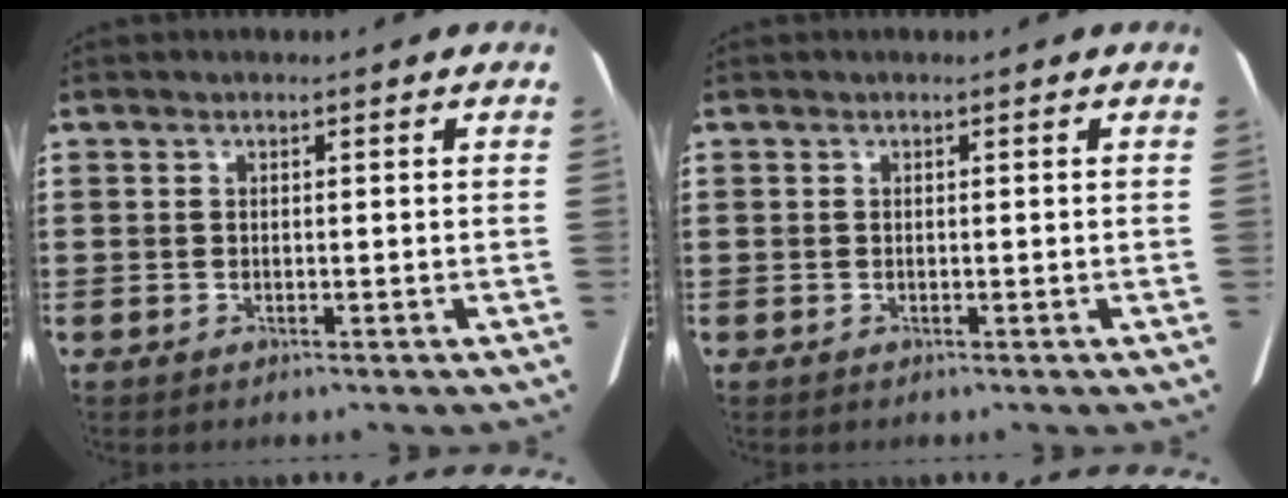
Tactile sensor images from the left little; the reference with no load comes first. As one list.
[{"total": 0.0}]